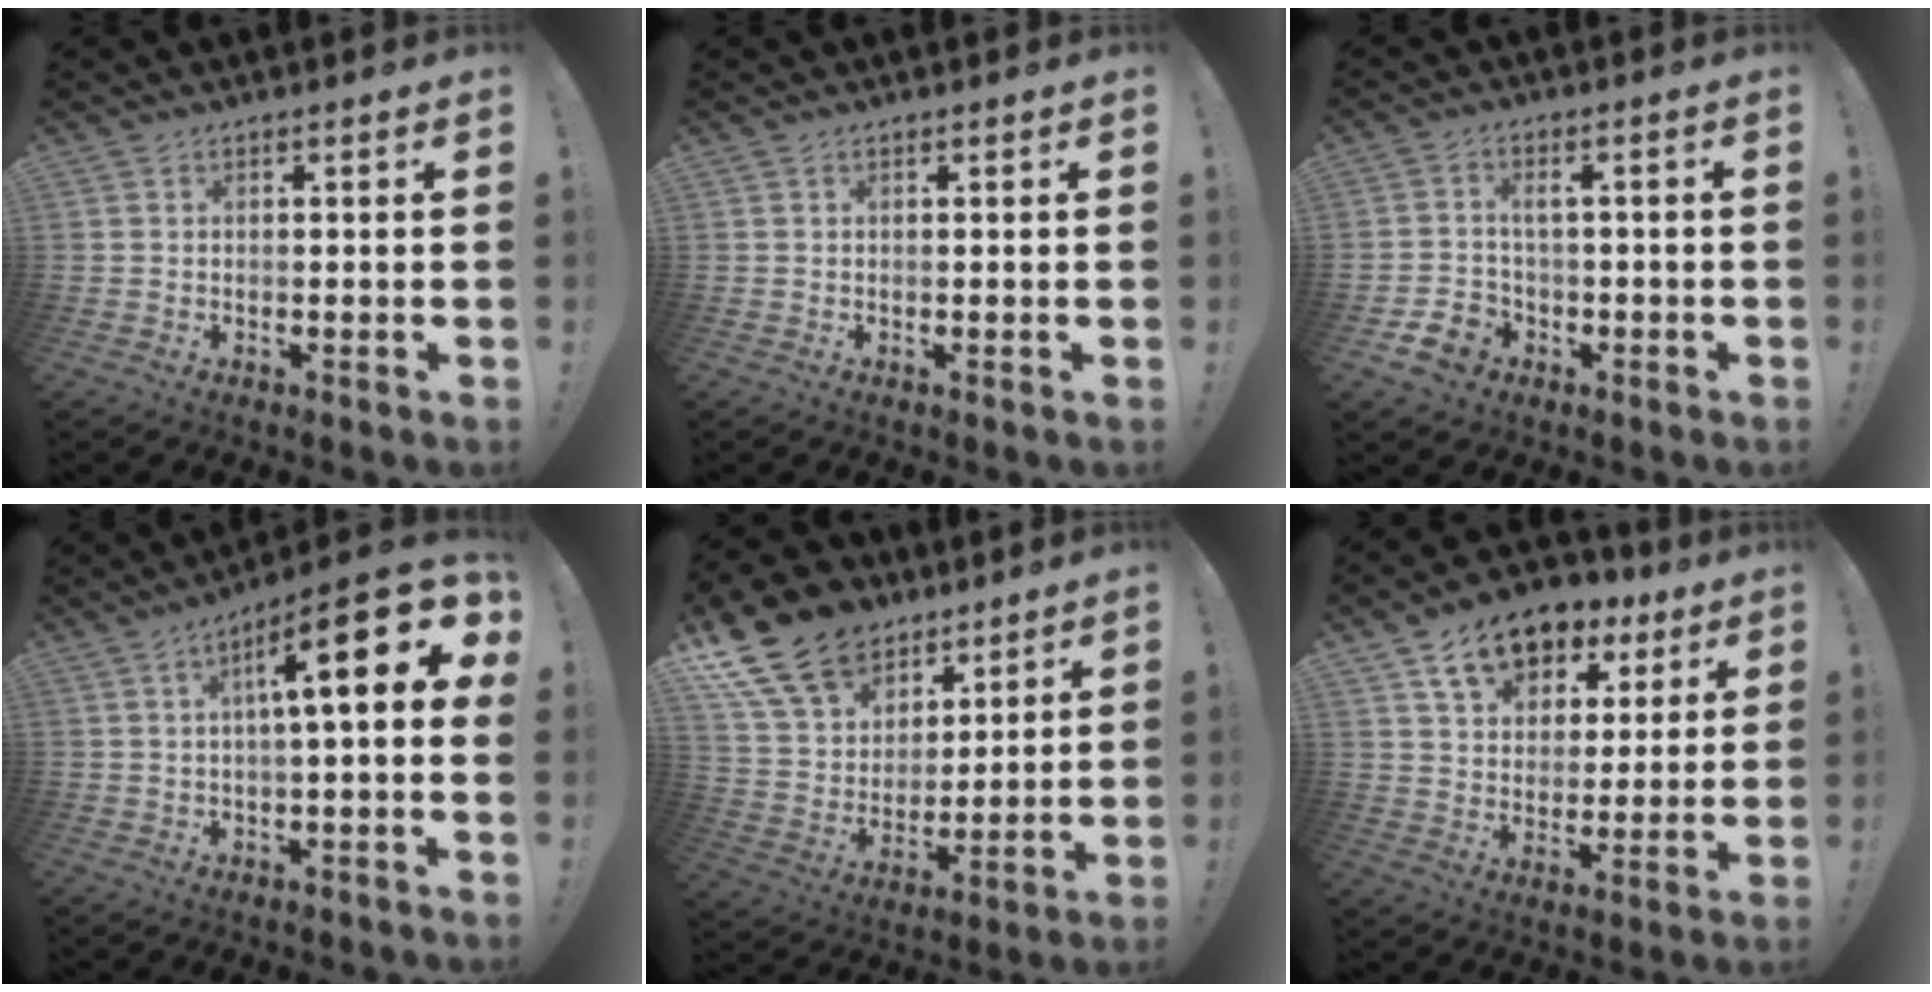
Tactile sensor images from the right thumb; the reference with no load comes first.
{"total": 0.0}
{"total": 6.4, "force": [-1.6, 5.3, 3.2], "torque": [-0.076, 0.003, -0.030]}
{"total": 16.5, "force": [4.7, 3.7, 15.4], "torque": [-0.225, -0.033, 0.065]}
{"total": 18.1, "force": [11.5, 12.0, 7.1], "torque": [-0.131, -0.068, 0.235]}
{"total": 13.9, "force": [8.4, 9.0, 6.5], "torque": [-0.099, -0.042, 0.155]}